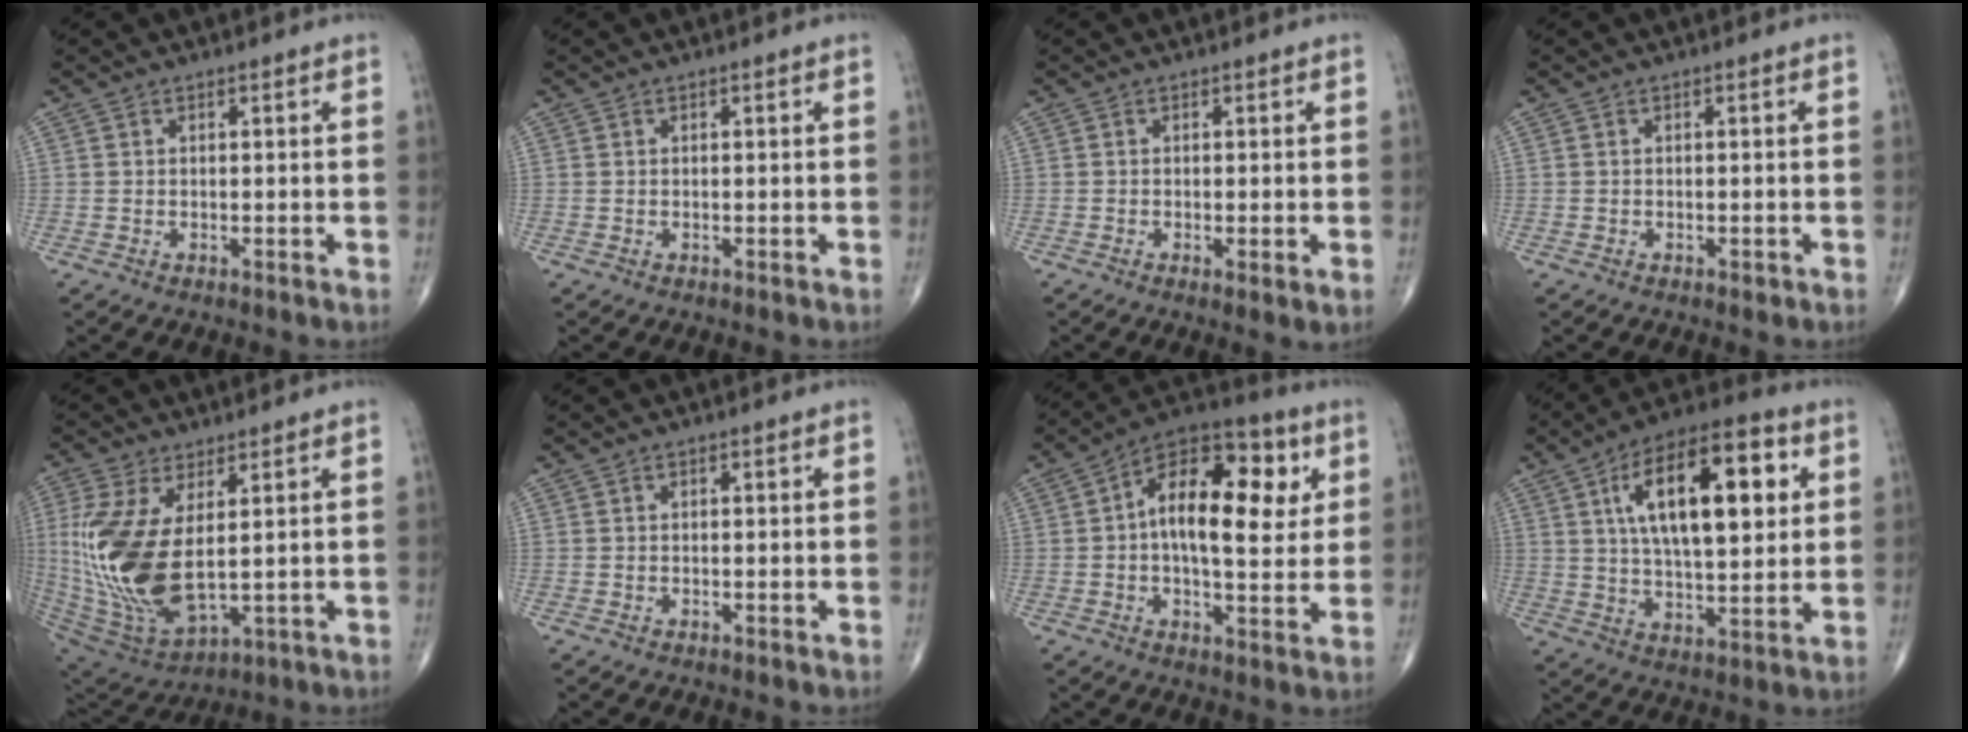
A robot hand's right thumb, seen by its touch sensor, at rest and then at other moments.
{"total": 0.0}
{"total": 2.2, "force": [-0.5, 0.3, 2.1], "torque": [-0.044, -0.010, -0.011]}
{"total": 0.6, "force": [-0.3, 0.3, 0.4], "torque": [-0.006, -0.001, -0.005]}
{"total": 19.2, "force": [2.0, 9.2, 16.7], "torque": [-0.371, -0.028, 0.060]}
{"total": 0.0}
{"total": 18.4, "force": [3.5, 9.3, 15.6], "torque": [-0.207, 0.017, 0.041]}
{"total": 20.8, "force": [5.8, 8.8, 17.9], "torque": [-0.268, 0.002, 0.089]}